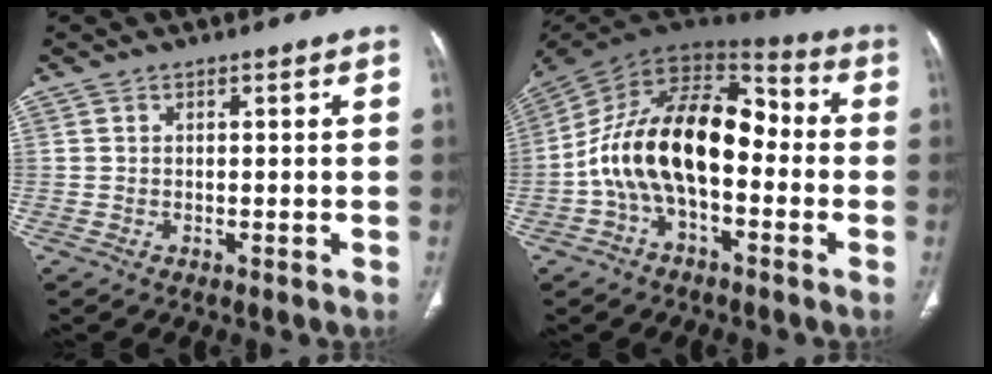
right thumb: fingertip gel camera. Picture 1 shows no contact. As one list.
[{"total": 19.4, "force": [-2.7, 10.9, 15.9], "torque": [-0.262, 0.060, -0.055]}]